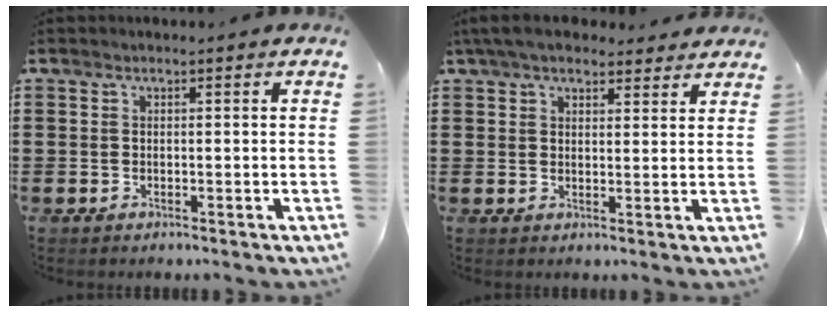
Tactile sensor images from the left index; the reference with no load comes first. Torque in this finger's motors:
{"motor_torque": [2.14, 0.00, 0.52, 0.21]}